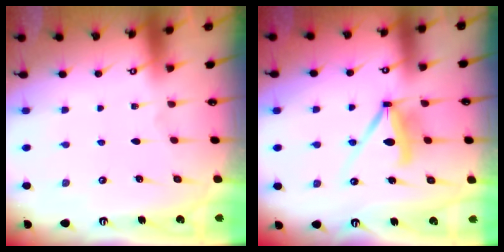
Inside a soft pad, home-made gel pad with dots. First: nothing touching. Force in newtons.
{"total": 10.4, "press": 10.4, "slide": 0.6}